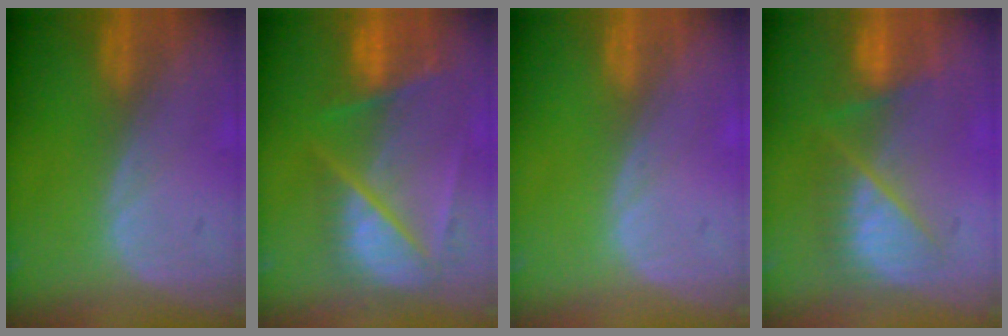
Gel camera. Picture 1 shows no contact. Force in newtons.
{"total": 9.5, "press": 8.2, "slide": 4.7}
{"total": 0.0}
{"total": 7.2, "press": 7.2, "slide": 0.5}